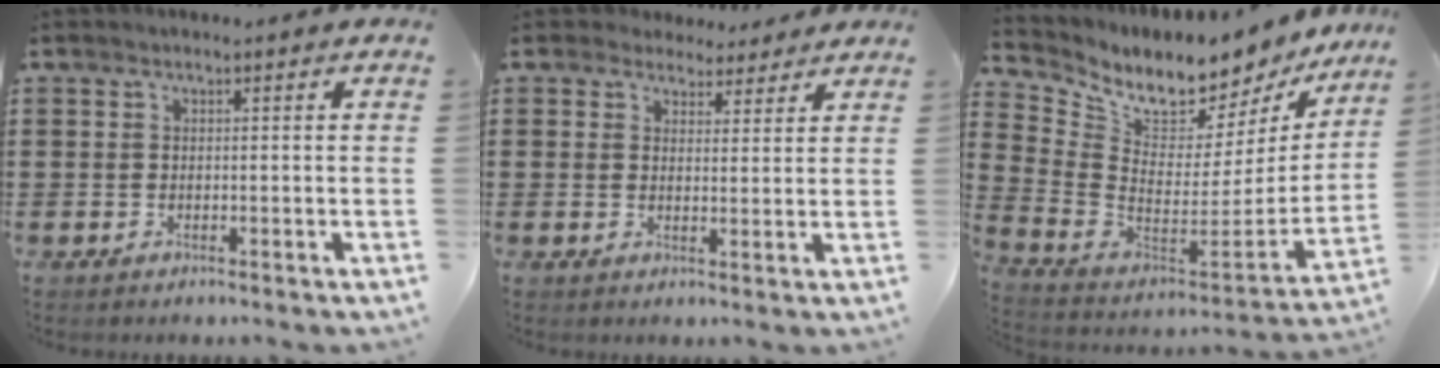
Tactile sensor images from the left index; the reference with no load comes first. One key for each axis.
{"total": 3.4, "fx": 2.9, "fy": 1.8, "fz": 0.3, "tx": -0.019, "ty": 0.003, "tz": 0.055}
{"total": 6.5, "fx": 6.0, "fy": 1.8, "fz": 1.8, "tx": -0.069, "ty": -0.068, "tz": 0.099}